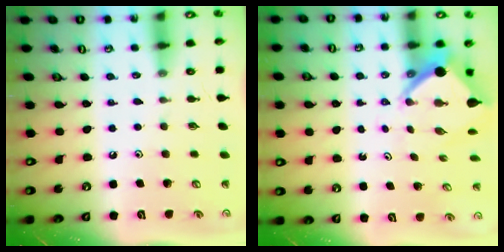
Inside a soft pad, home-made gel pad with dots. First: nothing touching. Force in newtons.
{"total": 7.2, "press": 7.2, "slide": 0.6}